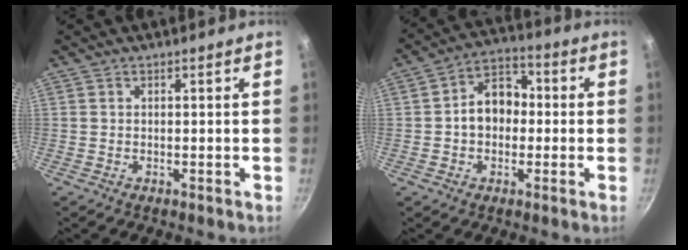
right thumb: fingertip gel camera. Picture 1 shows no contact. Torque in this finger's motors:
{"motor_torque": [1.08, 0.97, 1.07, -0.34, 0.04]}